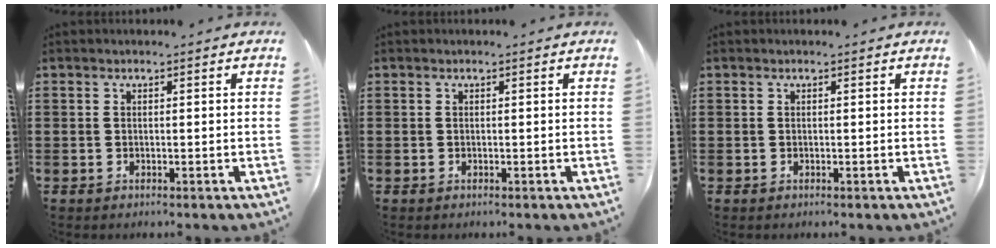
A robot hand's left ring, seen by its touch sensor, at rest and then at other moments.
{"total": 0.0}
{"total": 0.0}